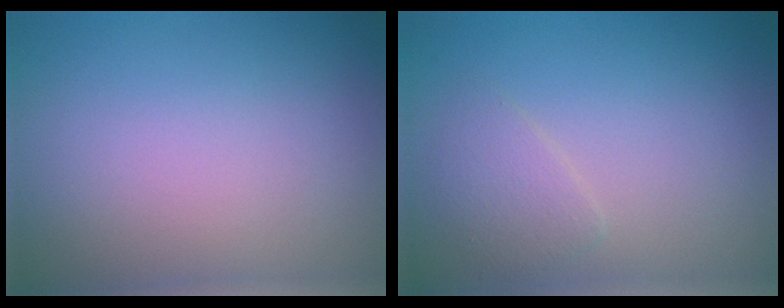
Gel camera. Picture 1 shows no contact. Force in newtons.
{"total": 1.7, "press": 1.7, "slide": 0.1}